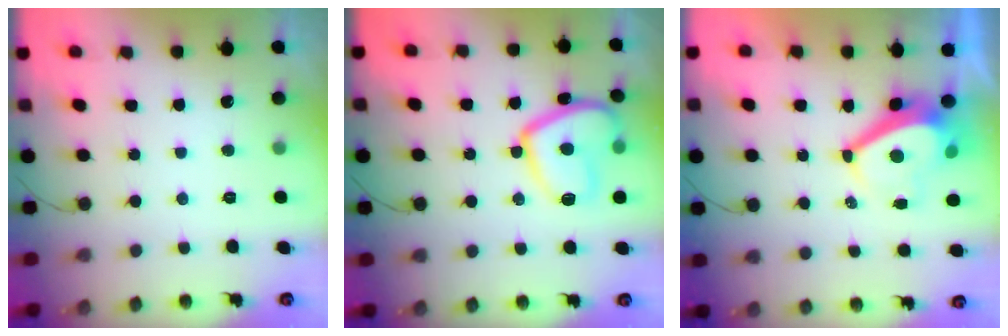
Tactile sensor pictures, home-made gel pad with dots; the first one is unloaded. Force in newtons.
{"total": 13.0, "press": 12.9, "slide": 0.8}
{"total": 5.6, "press": 5.6, "slide": 0.7}